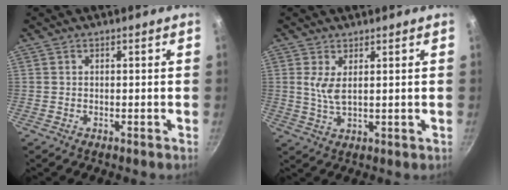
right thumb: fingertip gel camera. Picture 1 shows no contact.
{"total": 4.0, "force": [1.4, 1.5, 3.5], "torque": [-0.073, -0.011, 0.032]}